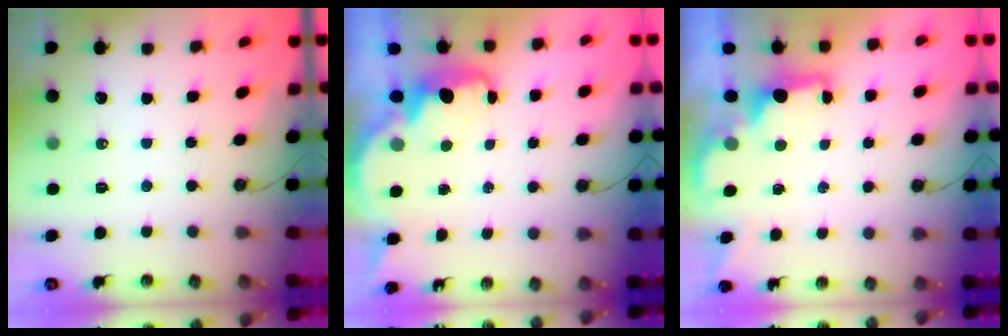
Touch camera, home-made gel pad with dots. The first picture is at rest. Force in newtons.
{"total": 2.8, "press": 2.8, "slide": 0.4}
{"total": 1.9, "press": 1.7, "slide": 0.8}